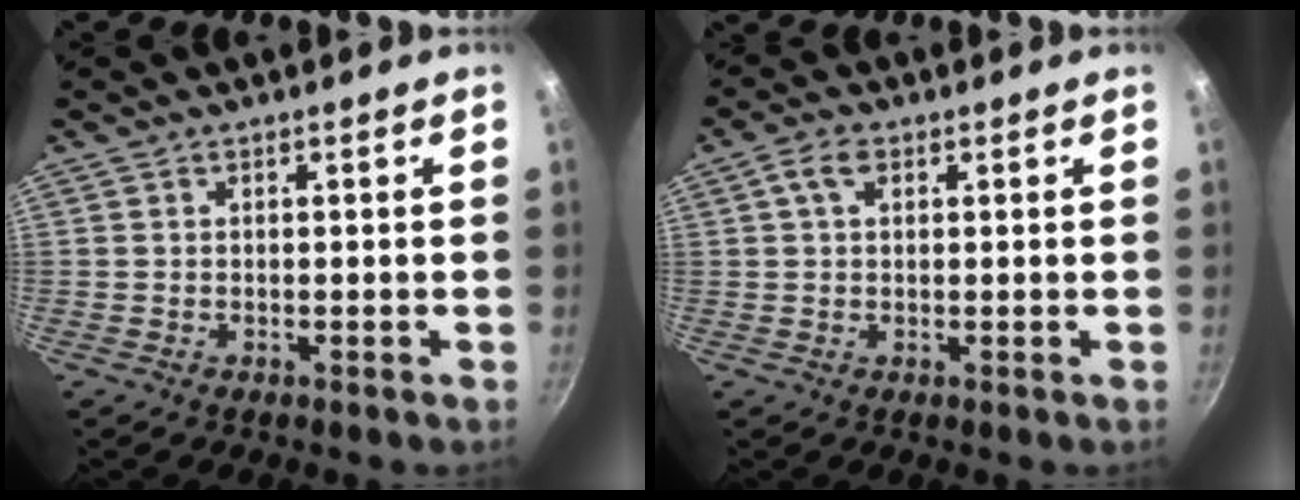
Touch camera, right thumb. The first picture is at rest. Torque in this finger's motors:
{"motor_torque": [0.32, 4.69, 0.43, -0.10, 0.37]}